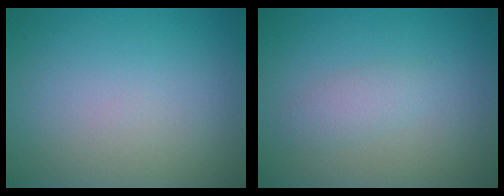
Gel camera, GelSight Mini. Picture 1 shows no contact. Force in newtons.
{"total": 1.6, "press": 1.6, "slide": 0.0}